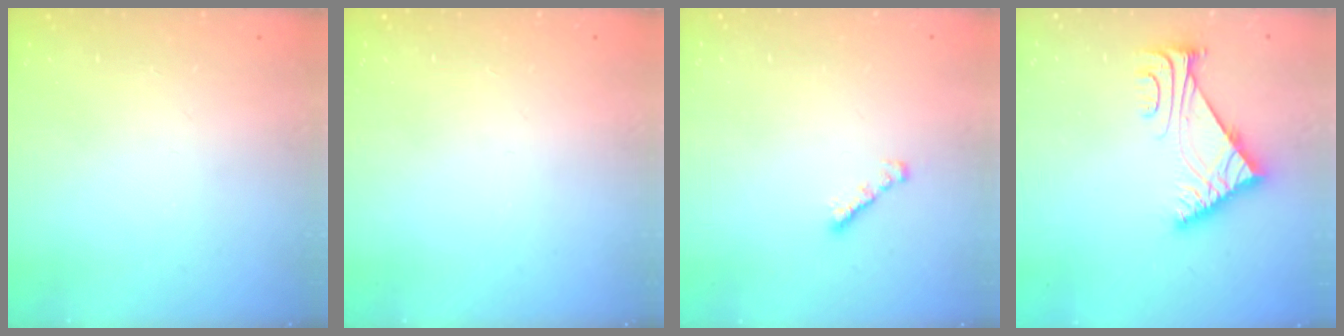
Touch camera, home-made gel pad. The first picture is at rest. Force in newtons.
{"total": 0.0}
{"total": 1.6, "press": 1.5, "slide": 0.4}
{"total": 6.7, "press": 6.7, "slide": 0.8}